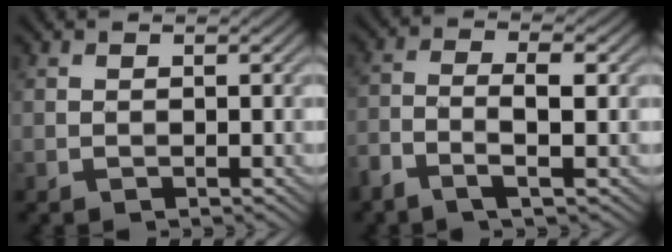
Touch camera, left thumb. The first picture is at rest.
{"total": 4.3, "force": [-2.1, 0.8, 3.7], "torque": [-0.077, 0.002, -0.051]}